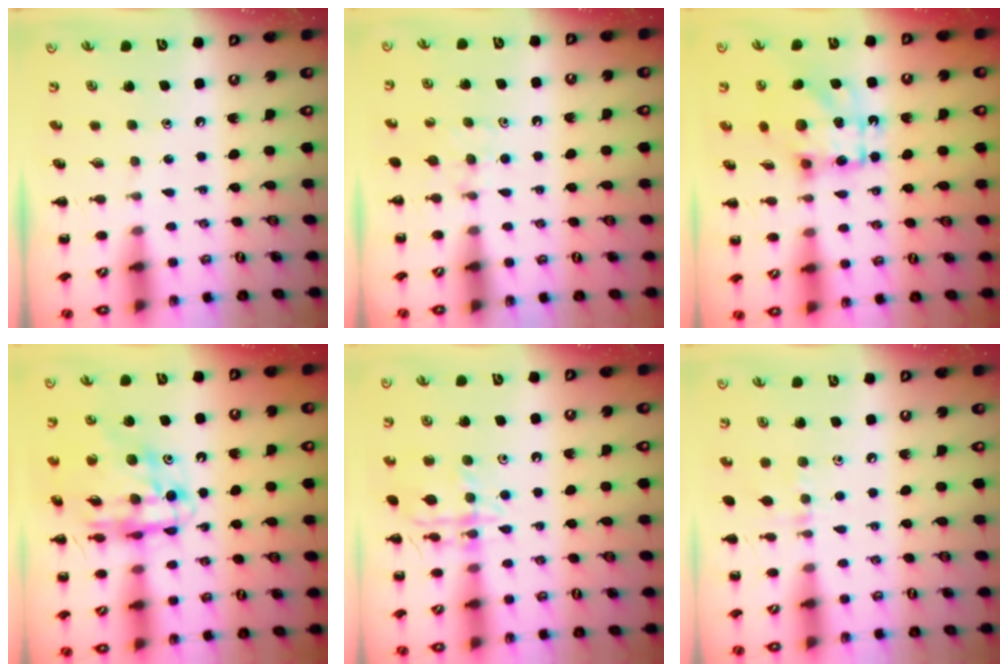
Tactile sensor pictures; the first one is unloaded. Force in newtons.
{"total": 6.9, "press": 6.6, "slide": 2.0}
{"total": 12.7, "press": 12.6, "slide": 1.5}
{"total": 15.6, "press": 15.1, "slide": 4.0}
{"total": 13.5, "press": 13.5, "slide": 0.8}
{"total": 5.1, "press": 4.8, "slide": 1.7}